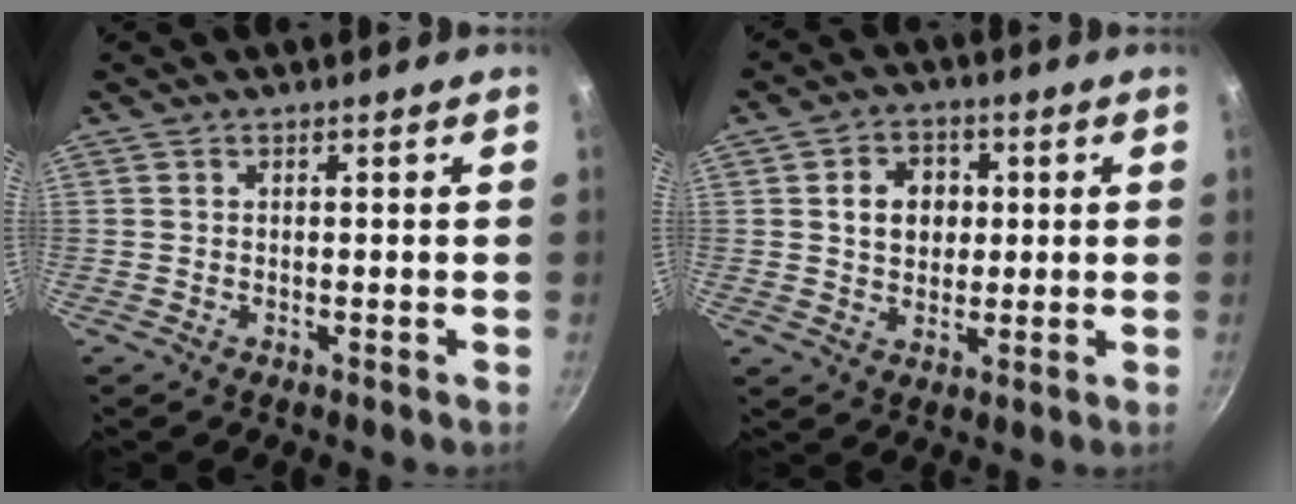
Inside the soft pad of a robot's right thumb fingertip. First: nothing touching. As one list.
[{"total": 7.5, "force": [1.3, 6.1, 4.1], "torque": [-0.039, 0.006, 0.017]}]